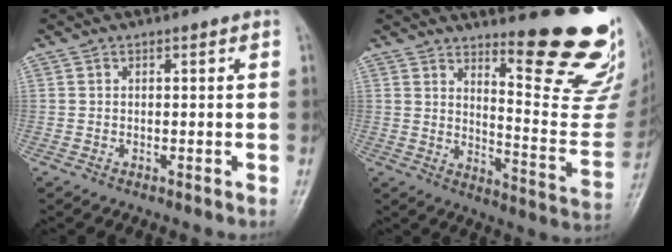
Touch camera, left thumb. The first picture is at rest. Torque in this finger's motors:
{"motor_torque": [4.44, 0.58, 1.42, -1.35, 0.09]}